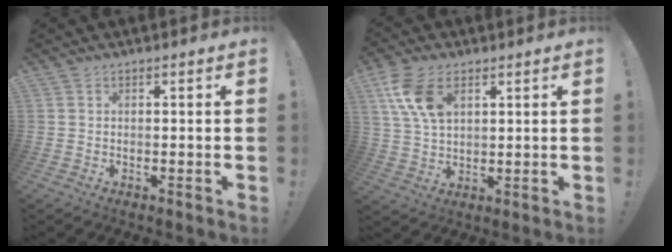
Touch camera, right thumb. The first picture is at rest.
{"total": 11.2, "force": [5.3, 6.5, 7.5], "torque": [-0.156, -0.008, 0.101]}